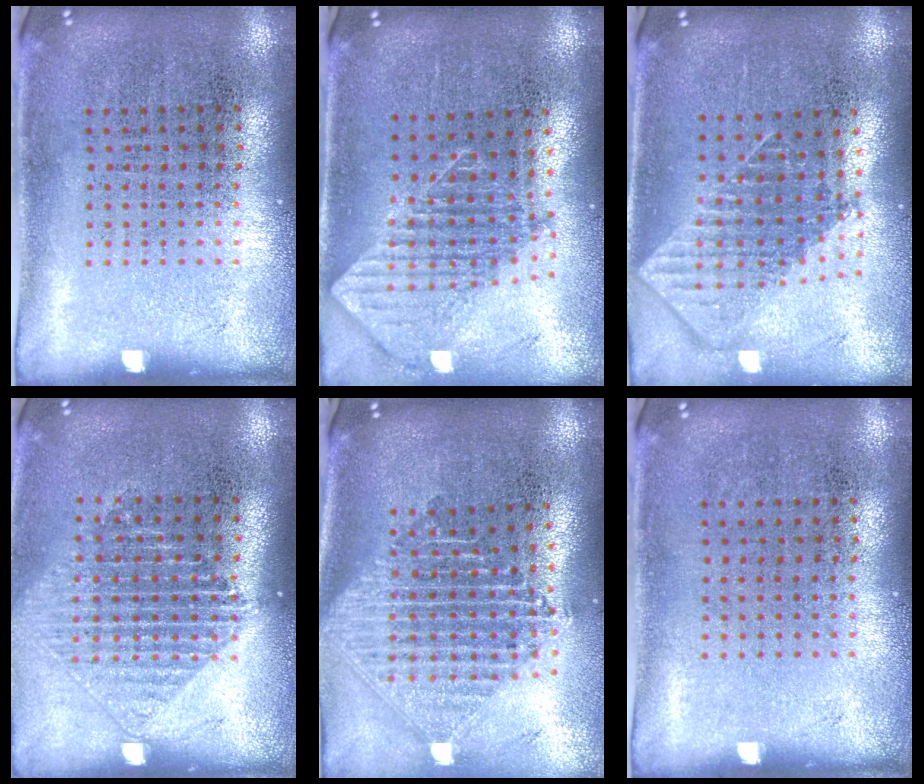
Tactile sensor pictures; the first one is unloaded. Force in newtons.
{"total": 1.9, "press": 1.4, "slide": 1.2}
{"total": 1.9, "press": 1.5, "slide": 1.1}
{"total": 1.2, "press": 1.1, "slide": 0.5}
{"total": 2.3, "press": 1.8, "slide": 1.4}
{"total": 0.0}